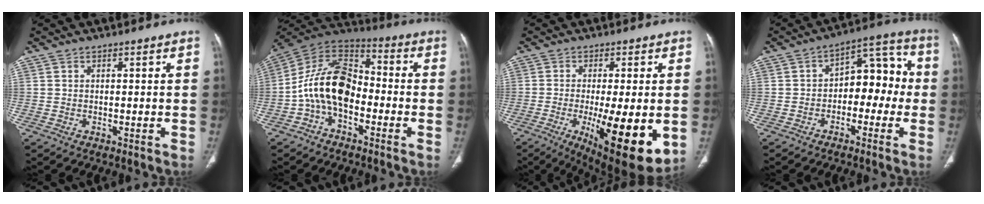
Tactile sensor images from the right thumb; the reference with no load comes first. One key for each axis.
{"total": 14.8, "fx": -3.5, "fy": 9.3, "fz": 11.0, "tx": -0.185, "ty": 0.059, "tz": -0.075}
{"total": 17.1, "fx": -3.9, "fy": 5.0, "fz": 15.8, "tx": -0.215, "ty": -0.030, "tz": -0.041}
{"total": 10.9, "fx": -1.3, "fy": 7.0, "fz": 8.3, "tx": -0.069, "ty": 0.048, "tz": -0.032}